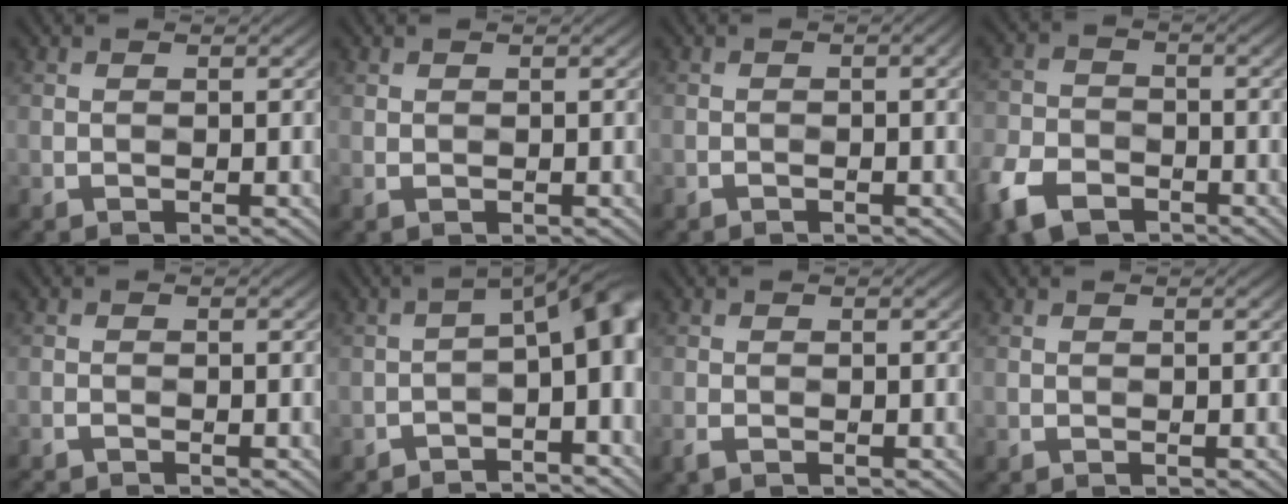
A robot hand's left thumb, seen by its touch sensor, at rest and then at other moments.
{"total": 0.7, "force": [-0.2, 0.5, 0.3], "torque": [-0.006, -0.005, -0.004]}
{"total": 1.4, "force": [-0.5, 0.3, 1.3], "torque": [-0.007, 0.010, -0.008]}
{"total": 8.5, "force": [-4.4, 5.4, 4.8], "torque": [-0.116, -0.019, -0.096]}
{"total": 1.6, "force": [-1.5, 0.1, 0.6], "torque": [-0.014, 0.000, -0.029]}
{"total": 12.0, "force": [-3.4, 4.2, 10.8], "torque": [-0.119, 0.007, -0.042]}
{"total": 0.9, "force": [-0.2, 0.4, 0.8], "torque": [-0.012, -0.004, -0.010]}
{"total": 0.0}